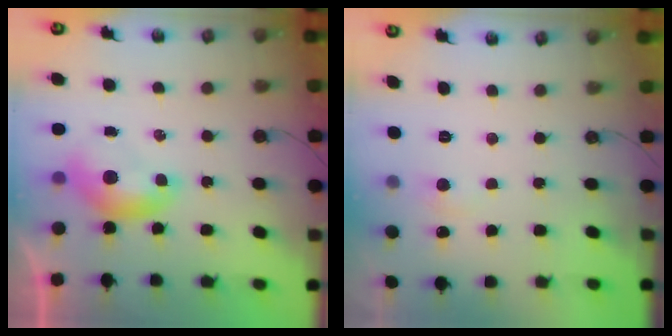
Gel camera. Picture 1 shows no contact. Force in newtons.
{"total": 2.4, "press": 2.4, "slide": 0.4}